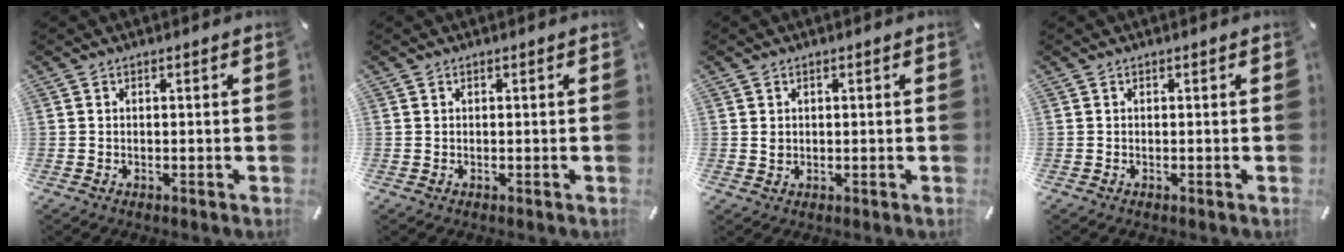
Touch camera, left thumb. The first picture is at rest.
{"total": 0.0}
{"total": 1.2, "force": [0.3, 1.0, 0.5], "torque": [-0.013, 0.003, 0.005]}
{"total": 0.0}